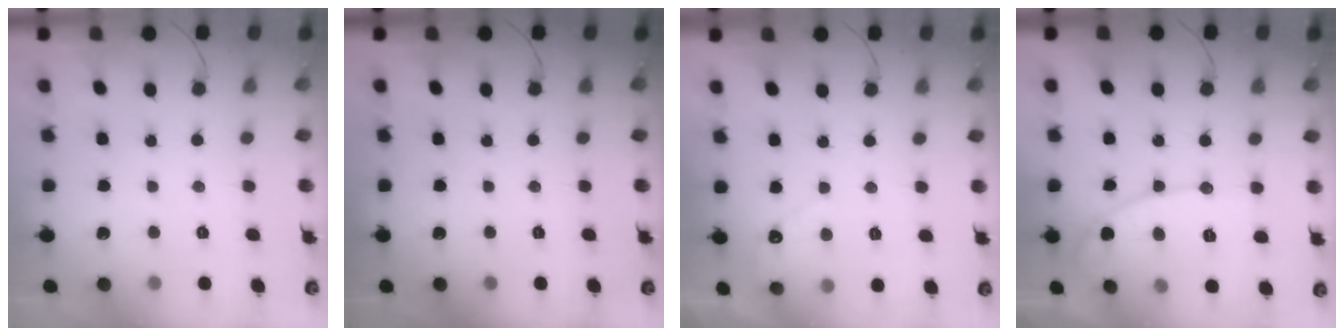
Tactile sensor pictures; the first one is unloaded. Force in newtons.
{"total": 0.0}
{"total": 2.5, "press": 2.5, "slide": 0.1}
{"total": 9.7, "press": 9.7, "slide": 0.4}